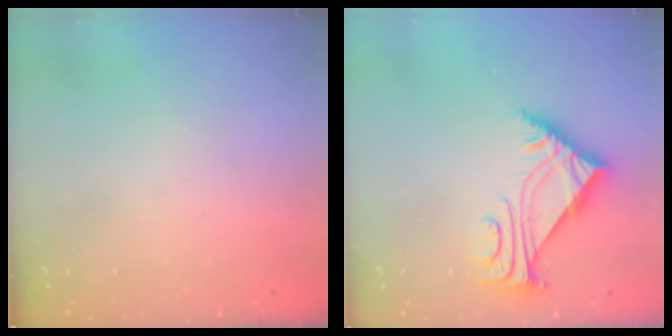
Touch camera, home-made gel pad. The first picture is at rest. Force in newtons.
{"total": 6.2, "press": 6.2, "slide": 0.7}